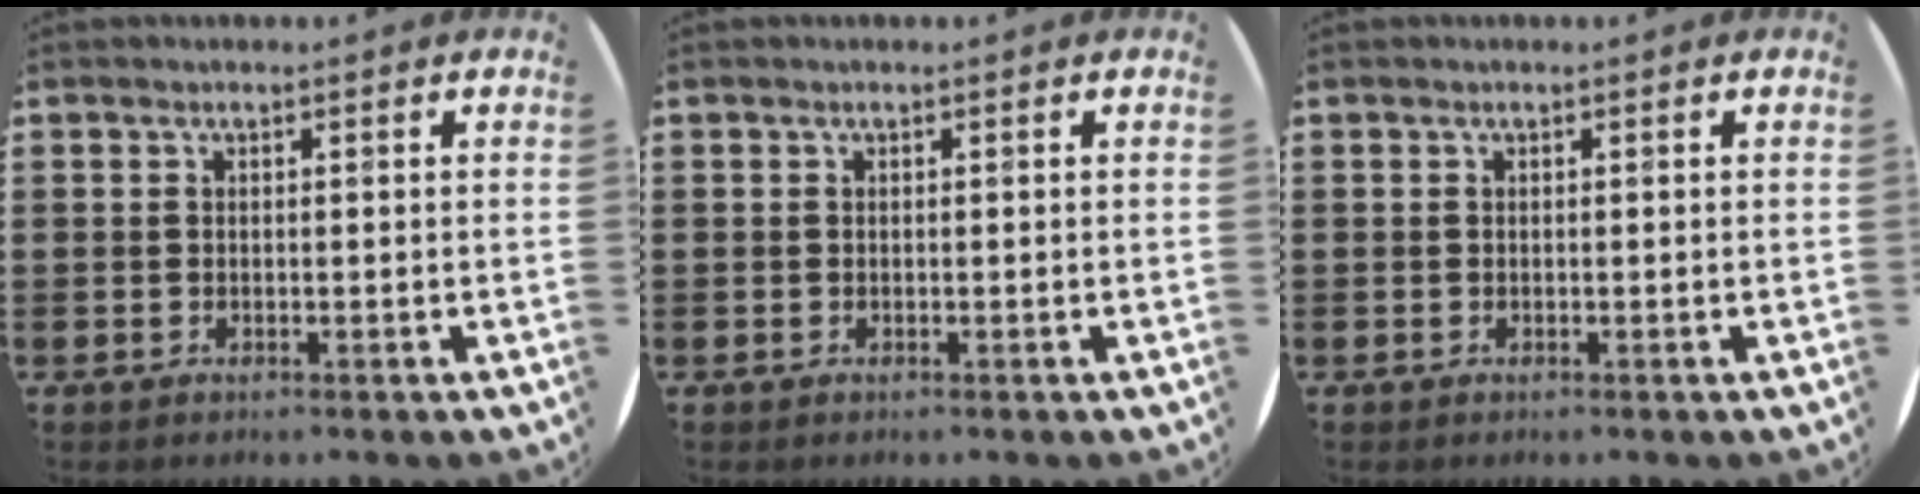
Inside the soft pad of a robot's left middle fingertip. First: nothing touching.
{"total": 0.0}
{"total": 0.0}